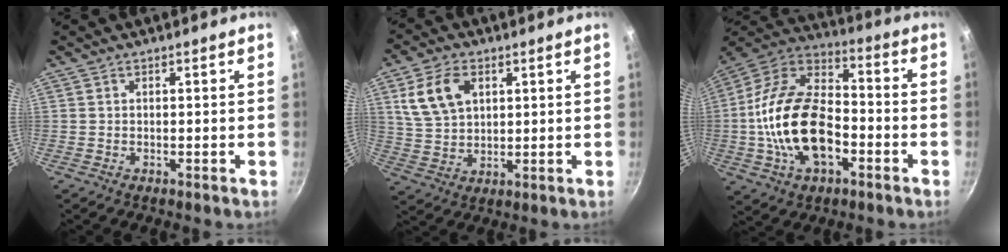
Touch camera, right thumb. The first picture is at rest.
{"total": 10.1, "force": [3.7, 6.7, 6.7], "torque": [-0.113, -0.006, 0.074]}
{"total": 21.7, "force": [-4.7, 13.0, 16.7], "torque": [-0.291, 0.042, -0.097]}